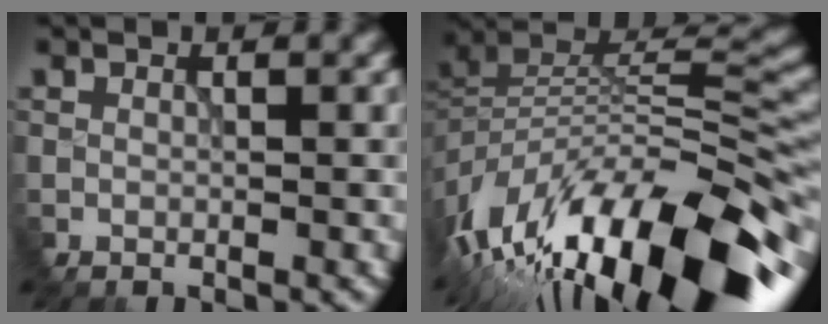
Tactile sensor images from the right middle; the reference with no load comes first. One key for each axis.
{"total": 16.0, "fx": -9.8, "fy": 6.5, "fz": 10.9, "tx": -0.212, "ty": -0.007, "tz": -0.143}